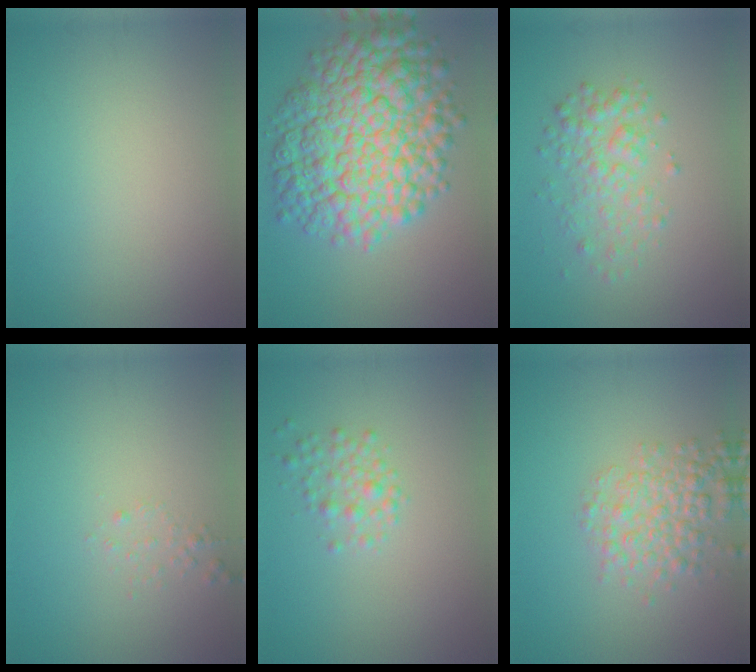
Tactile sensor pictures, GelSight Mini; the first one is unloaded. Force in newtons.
{"total": 12.3, "press": 12.3, "slide": 0.3}
{"total": 3.1, "press": 3.1, "slide": 0.1}
{"total": 0.8, "press": 0.8, "slide": 0.1}
{"total": 1.9, "press": 1.9, "slide": 0.1}
{"total": 4.0, "press": 4.0, "slide": 0.1}